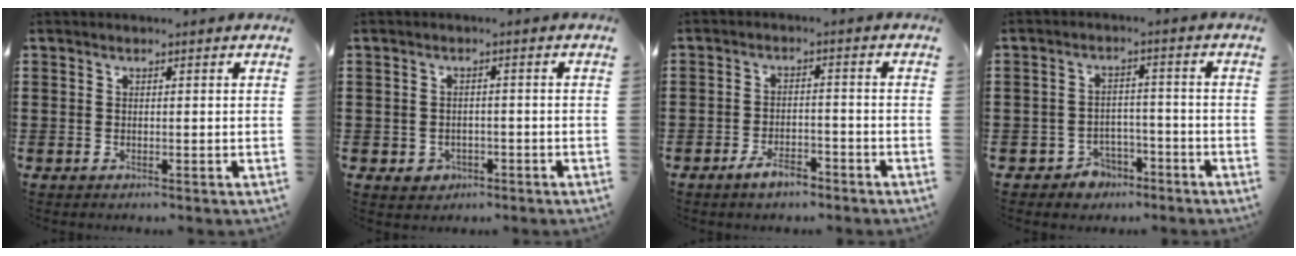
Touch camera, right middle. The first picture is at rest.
{"total": 1.8, "force": [-1.0, 1.5, 0.4], "torque": [-0.014, 0.002, -0.024]}
{"total": 4.0, "force": [-3.1, 1.4, 2.1], "torque": [-0.041, 0.009, -0.061]}
{"total": 3.8, "force": [-3.2, 1.9, 0.5], "torque": [-0.017, 0.009, -0.066]}